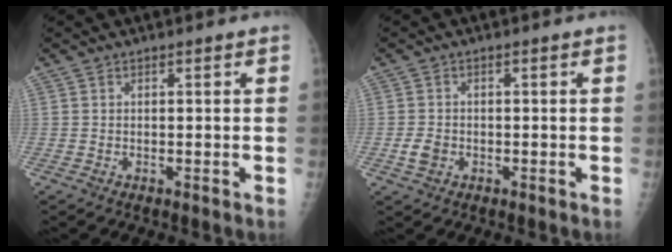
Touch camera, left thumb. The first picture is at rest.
{"total": 2.8, "force": [-0.8, 2.2, 1.5], "torque": [-0.025, 0.002, -0.013]}